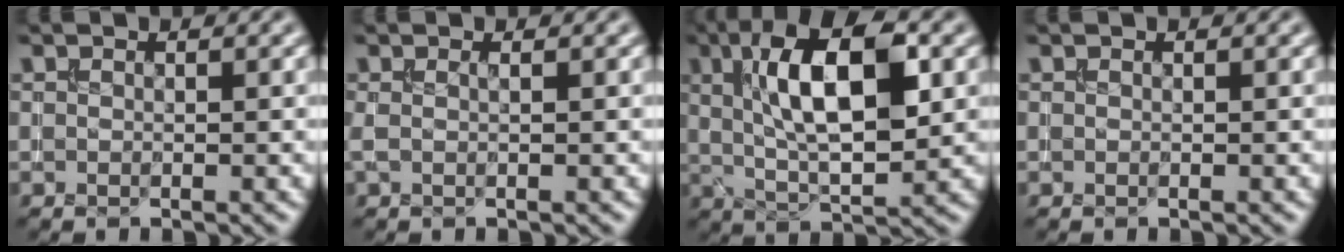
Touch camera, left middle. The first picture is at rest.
{"total": 0.7, "force": [0.1, 0.1, 0.7], "torque": [-0.016, 0.002, 0.001]}
{"total": 9.9, "force": [2.4, 3.7, 8.9], "torque": [-0.149, 0.010, 0.036]}
{"total": 0.0}